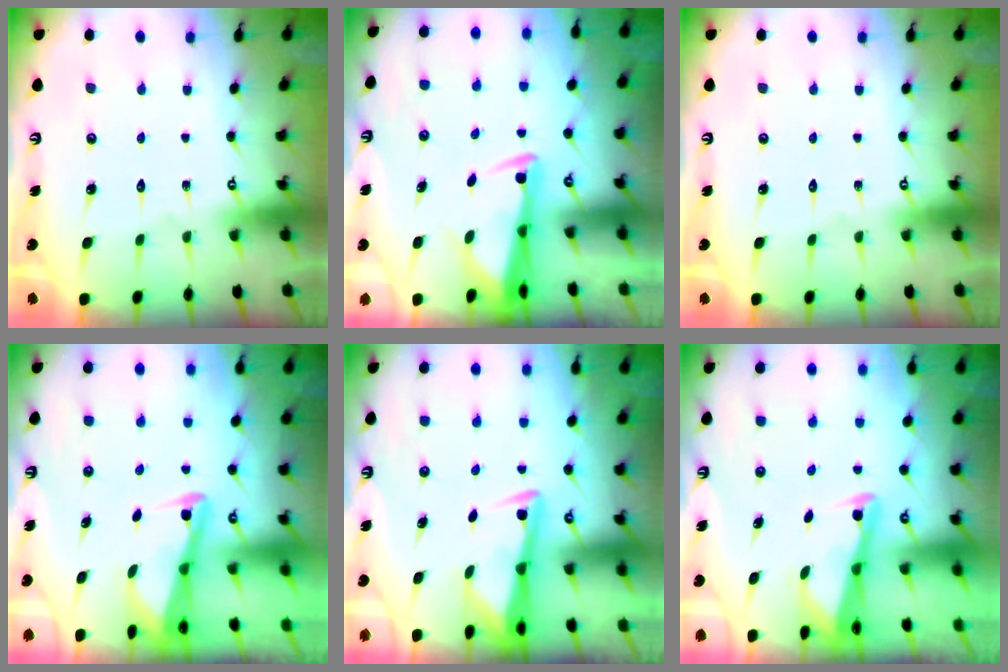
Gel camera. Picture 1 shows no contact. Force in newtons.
{"total": 2.9, "press": 2.8, "slide": 1.0}
{"total": 0.0}
{"total": 3.0, "press": 3.0, "slide": 0.4}
{"total": 3.0, "press": 2.9, "slide": 0.4}
{"total": 2.5, "press": 2.5, "slide": 0.1}